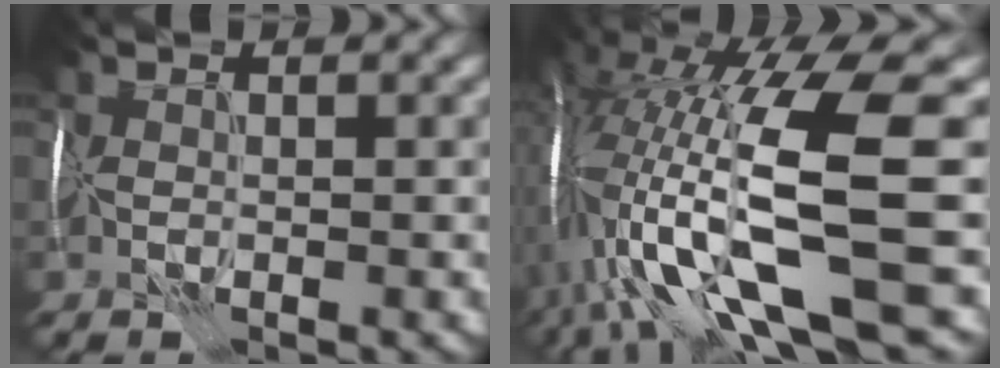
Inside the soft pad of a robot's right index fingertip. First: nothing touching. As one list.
[{"total": 16.7, "force": [-1.7, 5.0, 15.8], "torque": [-0.299, -0.009, -0.014]}]